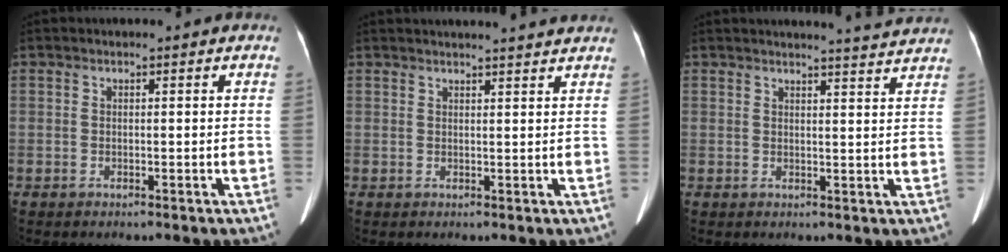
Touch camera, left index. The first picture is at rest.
{"total": 9.9, "force": [9.5, -0.1, 3.0], "torque": [-0.036, 0.017, 0.102]}
{"total": 6.5, "force": [6.3, -0.8, 1.3], "torque": [-0.023, -0.005, 0.064]}